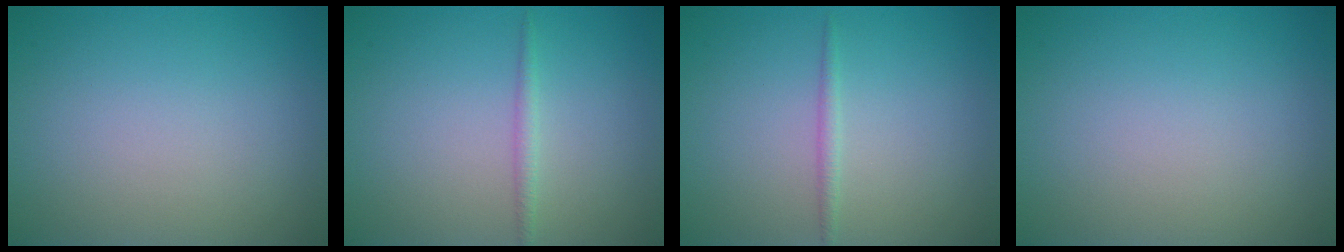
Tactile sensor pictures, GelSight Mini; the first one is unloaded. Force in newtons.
{"total": 1.0, "press": 1.0, "slide": 0.0}
{"total": 0.9, "press": 0.9, "slide": 0.0}
{"total": 0.0}